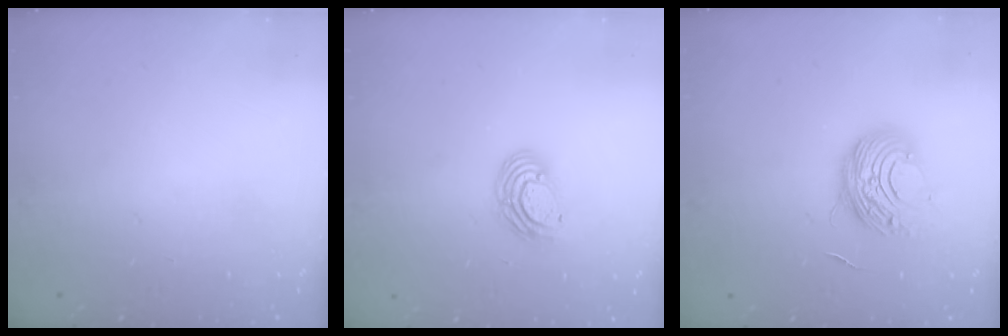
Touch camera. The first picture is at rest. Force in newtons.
{"total": 7.9, "press": 7.8, "slide": 1.2}
{"total": 10.5, "press": 10.5, "slide": 0.9}